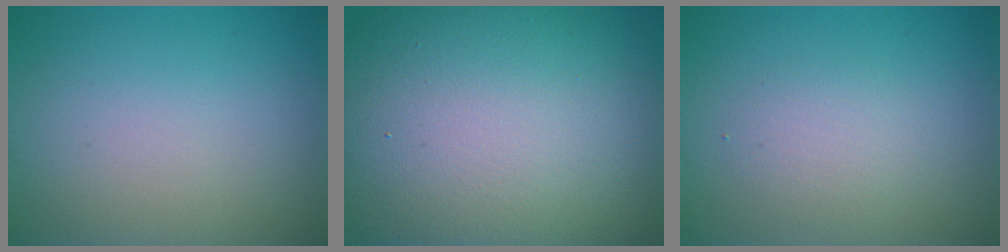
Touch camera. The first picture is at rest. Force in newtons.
{"total": 19.2, "press": 19.1, "slide": 1.3}
{"total": 2.0, "press": 2.0, "slide": 0.1}